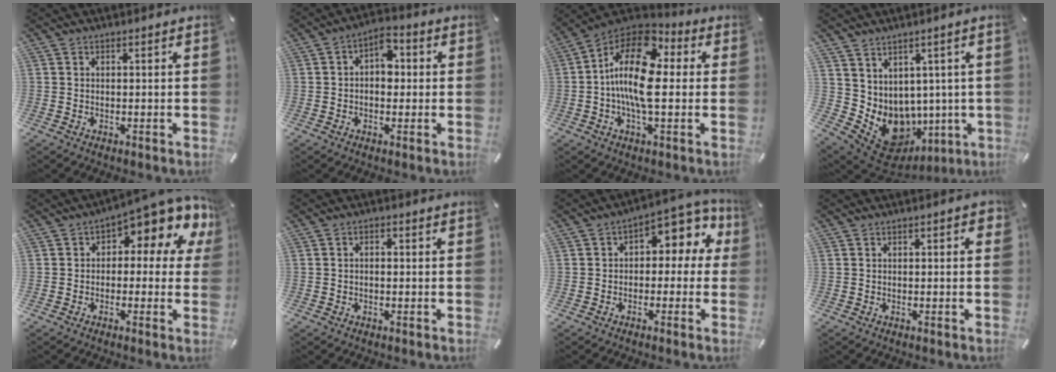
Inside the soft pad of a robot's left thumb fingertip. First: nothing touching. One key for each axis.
{"total": 6.5, "fx": 0.3, "fy": 4.3, "fz": 4.8, "tx": -0.061, "ty": 0.004, "tz": -0.002}
{"total": 17.6, "fx": 0.8, "fy": 8.7, "fz": 15.3, "tx": -0.304, "ty": -0.008, "tz": 0.010}
{"total": 9.8, "fx": -0.4, "fy": 9.0, "fz": 3.8, "tx": -0.074, "ty": -0.030, "tz": 0.015}
{"total": 8.6, "fx": 4.9, "fy": 3.3, "fz": 6.3, "tx": -0.092, "ty": -0.045, "tz": 0.082}
{"total": 1.5, "fx": -0.3, "fy": 0.9, "fz": 1.1, "tx": -0.022, "ty": 0.002, "tz": -0.006}
{"total": 7.6, "fx": 2.7, "fy": 4.6, "fz": 5.4, "tx": -0.070, "ty": -0.022, "tz": 0.043}
{"total": 1.3, "fx": 0.0, "fy": 0.7, "fz": 1.1, "tx": -0.013, "ty": 0.001, "tz": -0.004}